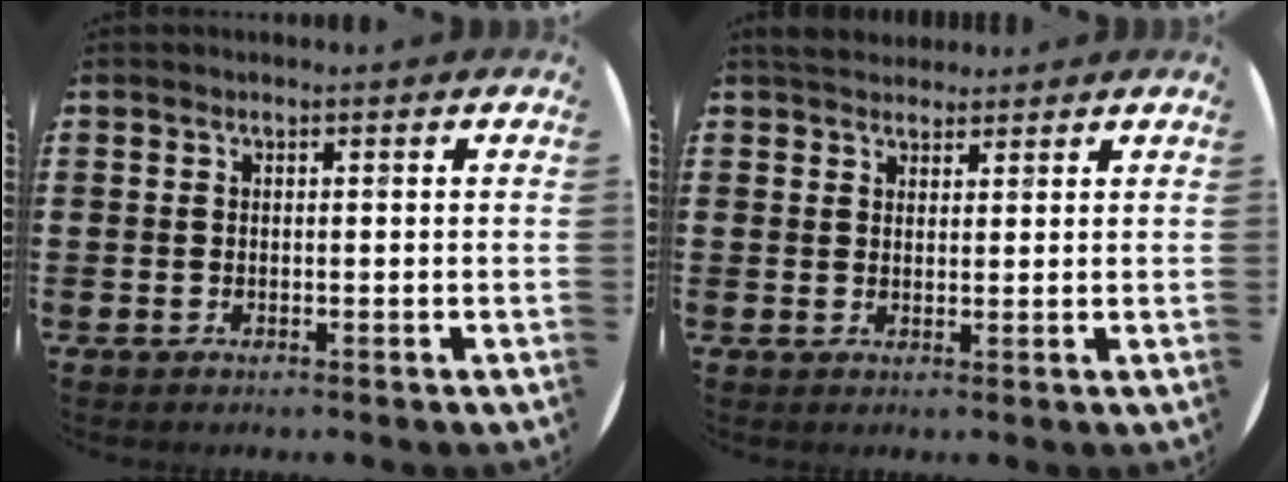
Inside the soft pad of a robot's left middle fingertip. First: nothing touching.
{"total": 2.9, "force": [2.8, 0.9, 0.2], "torque": [-0.008, 0.000, 0.053]}